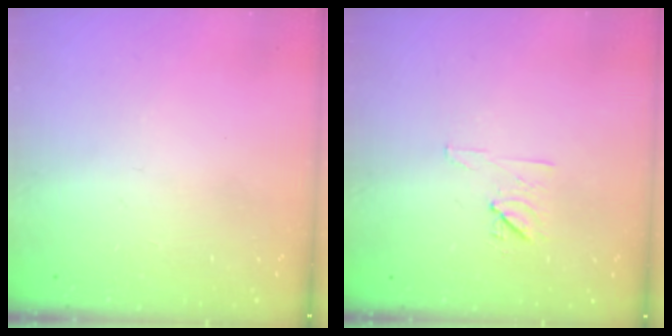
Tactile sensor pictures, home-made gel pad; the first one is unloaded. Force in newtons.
{"total": 7.3, "press": 7.2, "slide": 1.3}